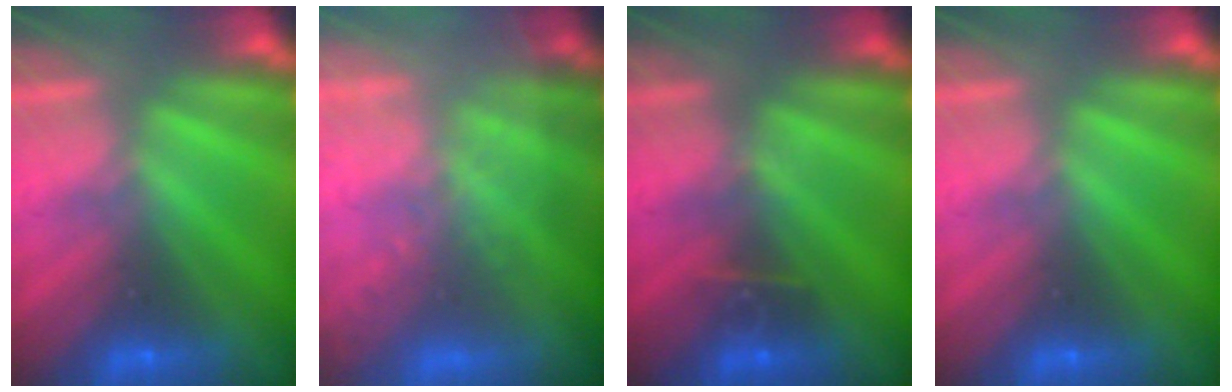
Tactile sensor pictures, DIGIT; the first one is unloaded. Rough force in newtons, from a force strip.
{"total": 7.7}
{"total": 2.8}
{"total": 0.0}